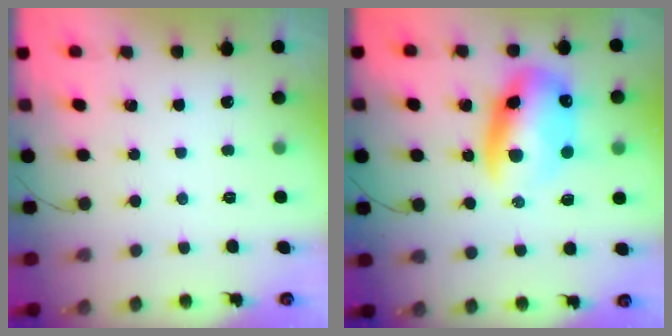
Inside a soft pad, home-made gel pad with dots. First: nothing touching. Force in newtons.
{"total": 12.9, "press": 12.5, "slide": 3.3}